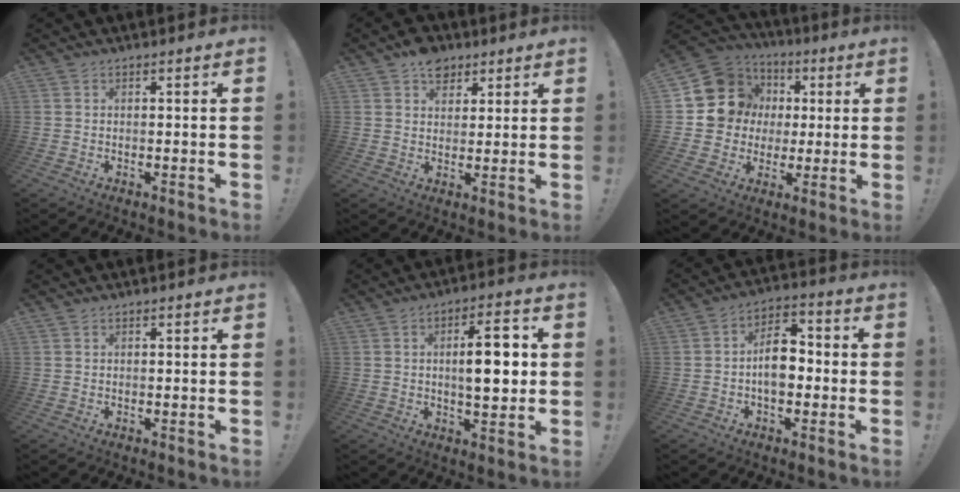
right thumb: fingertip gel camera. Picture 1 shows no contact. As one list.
[{"total": 7.6, "force": [4.5, 5.4, 3.0], "torque": [-0.026, -0.022, 0.083]}, {"total": 13.4, "force": [2.7, 12.5, 3.9], "torque": [-0.055, -0.007, 0.078]}, {"total": 0.0}, {"total": 10.8, "force": [0.7, 3.8, 10.0], "torque": [-0.144, -0.002, 0.003]}, {"total": 10.7, "force": [-1.5, 6.9, 8.0], "torque": [-0.126, 0.018, -0.026]}]